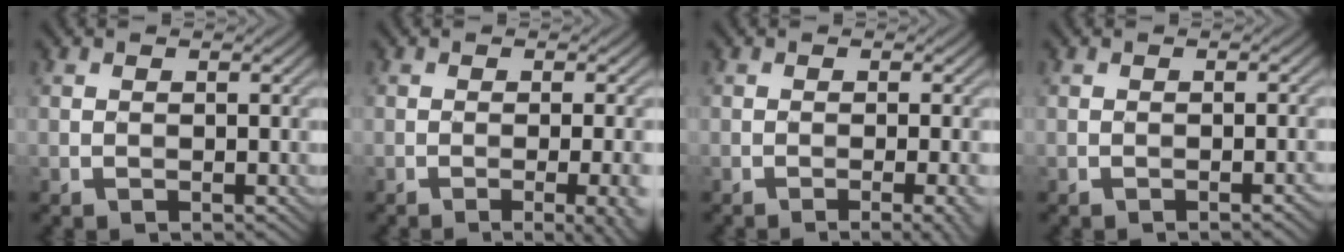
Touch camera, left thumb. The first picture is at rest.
{"total": 6.6, "force": [-1.9, 2.1, 6.0], "torque": [-0.062, 0.003, -0.018]}
{"total": 3.7, "force": [-1.5, 0.7, 3.3], "torque": [-0.040, 0.008, -0.025]}
{"total": 1.1, "force": [-0.6, 0.1, 0.9], "torque": [-0.011, 0.005, -0.012]}